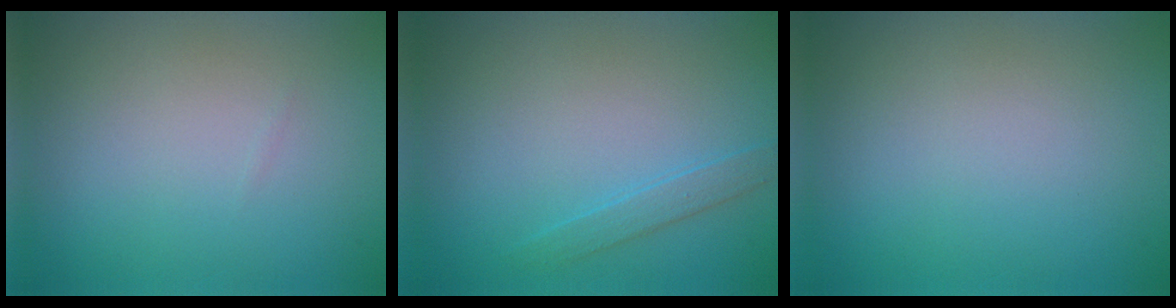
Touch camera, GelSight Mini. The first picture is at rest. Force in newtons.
{"total": 1.3, "press": 1.3, "slide": 0.1}
{"total": 0.0}